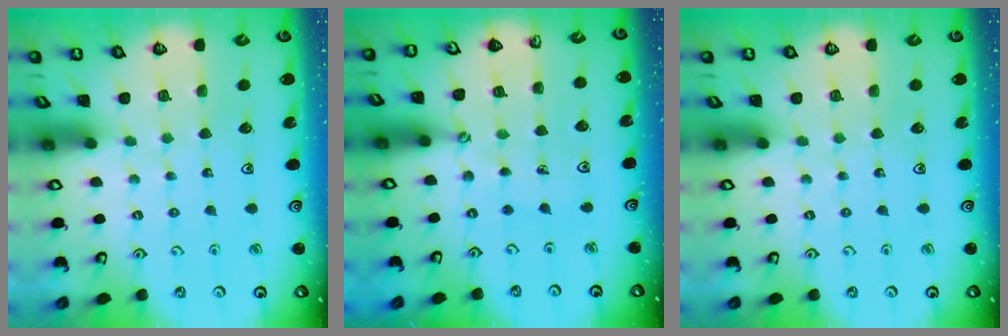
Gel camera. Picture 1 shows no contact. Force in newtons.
{"total": 2.5, "press": 2.2, "slide": 1.3}
{"total": 0.0}